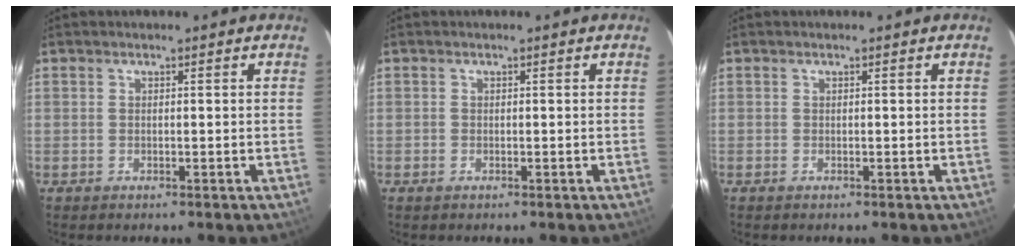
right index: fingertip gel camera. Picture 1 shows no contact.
{"total": 0.5, "force": [-0.3, 0.4, 0.1], "torque": [-0.002, -0.001, -0.007]}
{"total": 0.0}